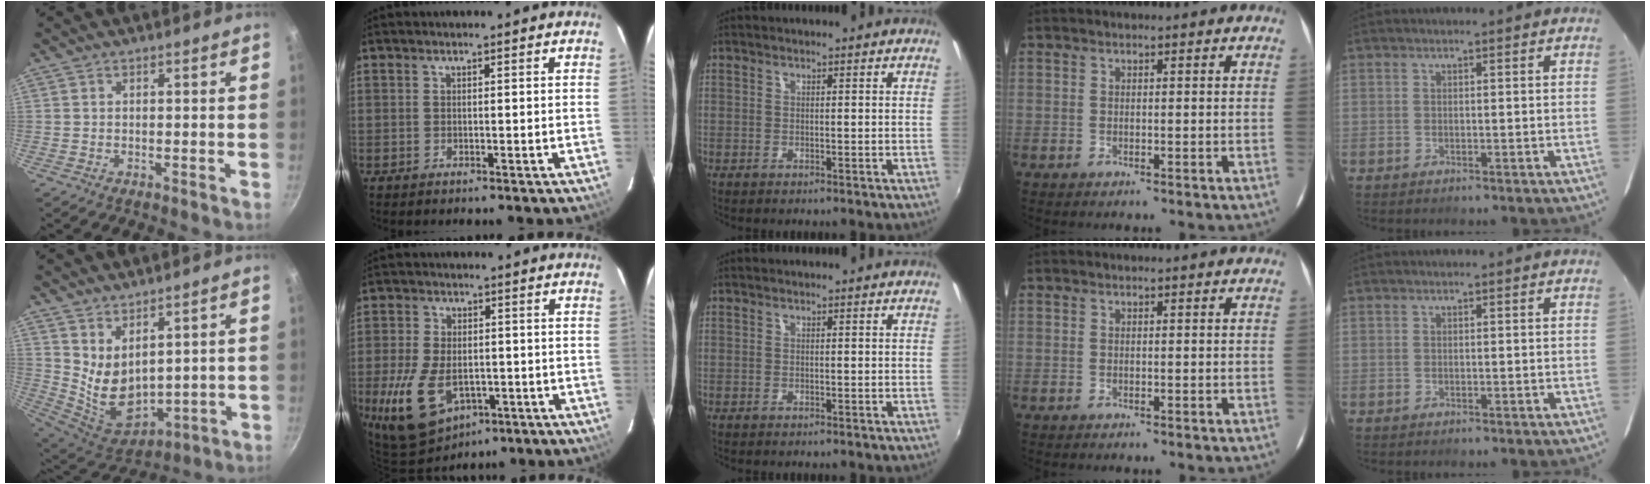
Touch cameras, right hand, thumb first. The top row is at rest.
{"thumb": {"total": 10.3, "force": [4.3, 5.8, 7.3], "torque": [-0.111, -0.057, 0.107]}, "index": {"total": 14.3, "force": [-5.2, 8.8, 10.0], "torque": [-0.223, -0.023, -0.080]}}